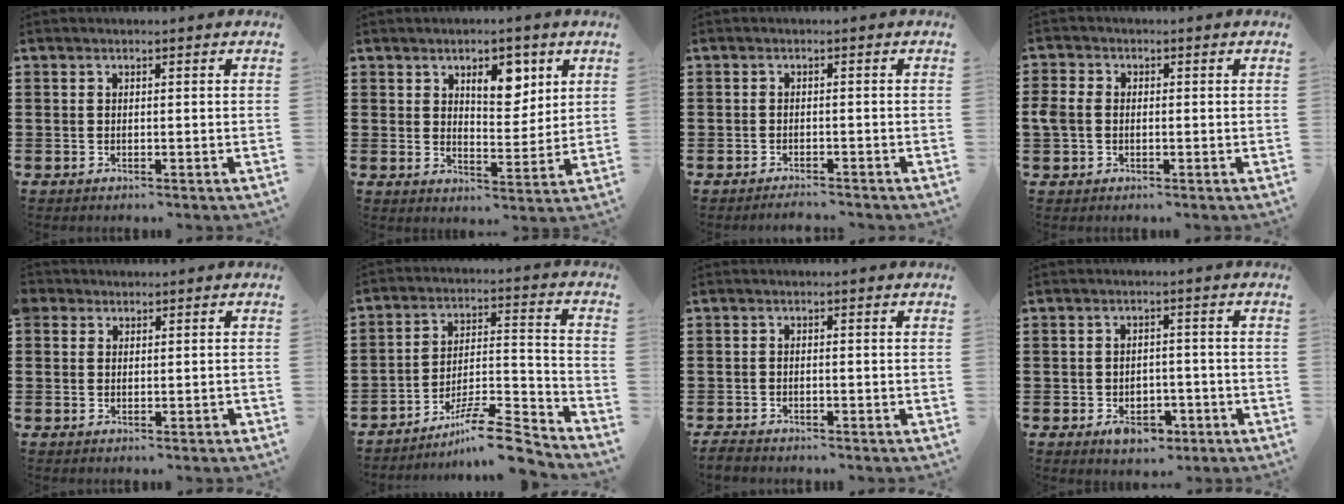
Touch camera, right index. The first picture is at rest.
{"total": 6.7, "force": [3.6, 3.6, 4.5], "torque": [-0.068, 0.002, 0.057]}
{"total": 1.6, "force": [-1.6, 0.1, -0.1], "torque": [-0.004, 0.004, -0.034]}
{"total": 2.7, "force": [-0.4, 2.0, 1.7], "torque": [-0.051, 0.000, -0.013]}
{"total": 1.2, "force": [0.3, 1.1, 0.1], "torque": [-0.006, 0.007, 0.004]}
{"total": 10.2, "force": [-8.7, 1.4, 5.1], "torque": [-0.066, 0.028, -0.161]}
{"total": 1.4, "force": [-1.3, 0.3, 0.4], "torque": [-0.011, -0.002, -0.026]}
{"total": 3.9, "force": [-2.3, 2.4, 2.0], "torque": [-0.033, 0.007, -0.041]}